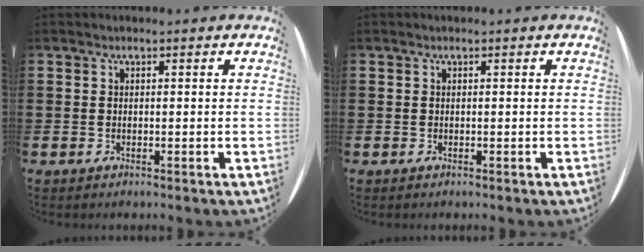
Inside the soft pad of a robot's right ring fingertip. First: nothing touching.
{"total": 0.0}